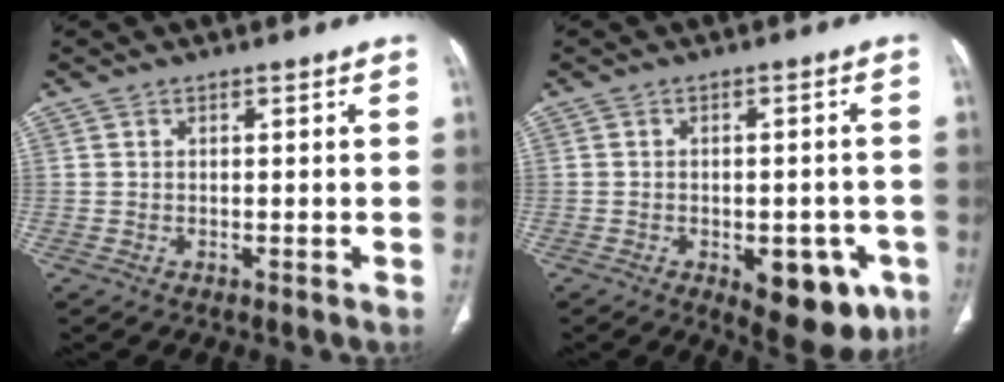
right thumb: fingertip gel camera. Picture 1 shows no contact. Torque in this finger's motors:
{"motor_torque": [1.23, 1.41, -0.08, 0.16, 0.26]}